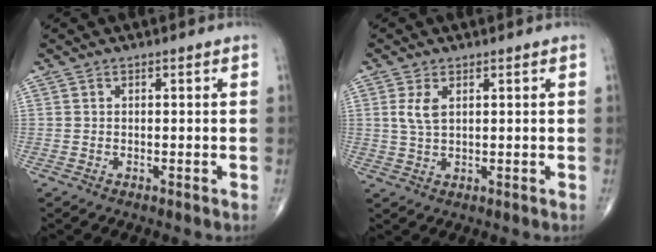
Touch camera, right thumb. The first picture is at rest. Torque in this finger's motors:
{"motor_torque": [-0.05, 0.05, 0.06, -0.01, 0.03]}